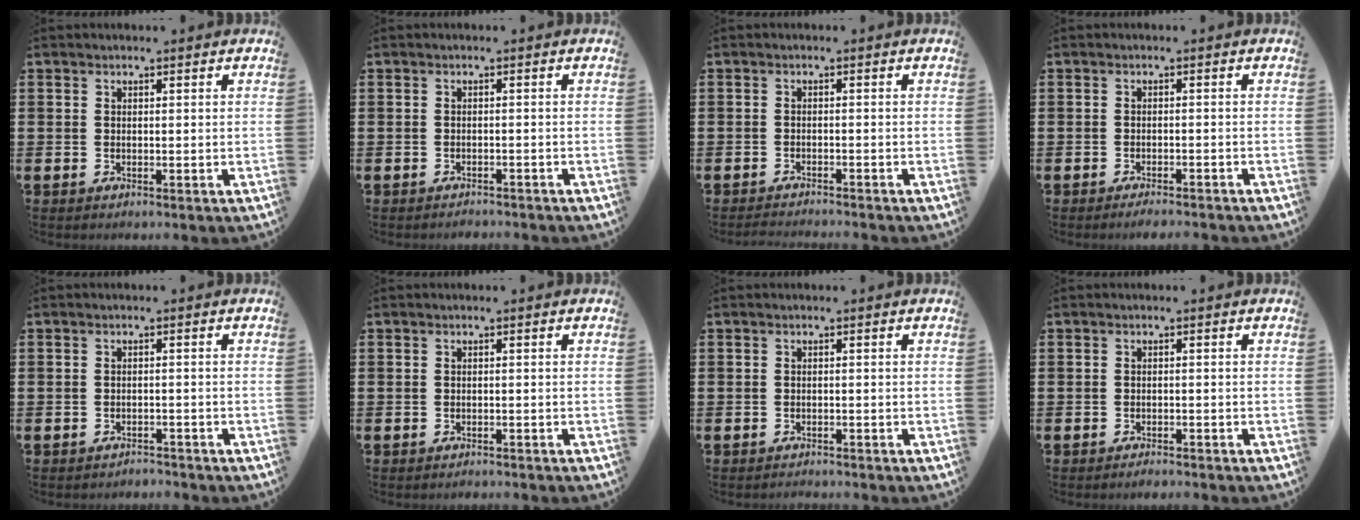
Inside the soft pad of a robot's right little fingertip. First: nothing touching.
{"total": 1.0, "force": [-1.0, 0.0, -0.1], "torque": [-0.001, 0.001, -0.020]}
{"total": 1.3, "force": [-1.3, -0.1, 0.1], "torque": [-0.002, 0.001, -0.025]}
{"total": 1.3, "force": [-1.3, 0.0, 0.4], "torque": [-0.008, -0.001, -0.025]}
{"total": 1.3, "force": [-1.3, 0.0, -0.1], "torque": [-0.001, 0.003, -0.028]}
{"total": 0.6, "force": [-0.6, 0.0, 0.0], "torque": [0.000, -0.001, -0.013]}
{"total": 0.7, "force": [-0.7, 0.0, -0.1], "torque": [-0.001, 0.000, -0.014]}
{"total": 1.0, "force": [-1.0, 0.0, 0.1], "torque": [-0.005, -0.002, -0.020]}